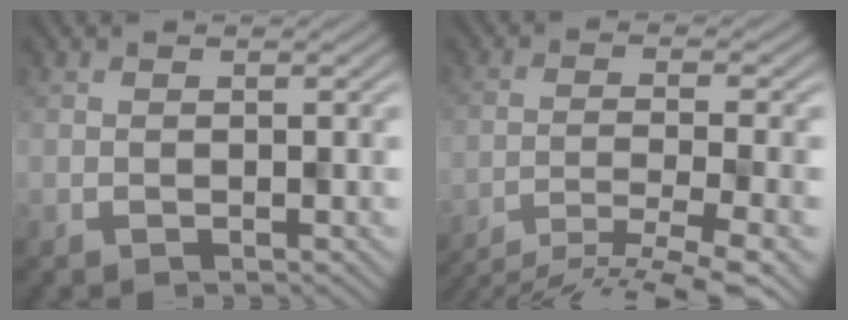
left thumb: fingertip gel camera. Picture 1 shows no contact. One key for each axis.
{"total": 10.6, "fx": -8.9, "fy": 1.1, "fz": 5.7, "tx": -0.093, "ty": -0.001, "tz": -0.135}